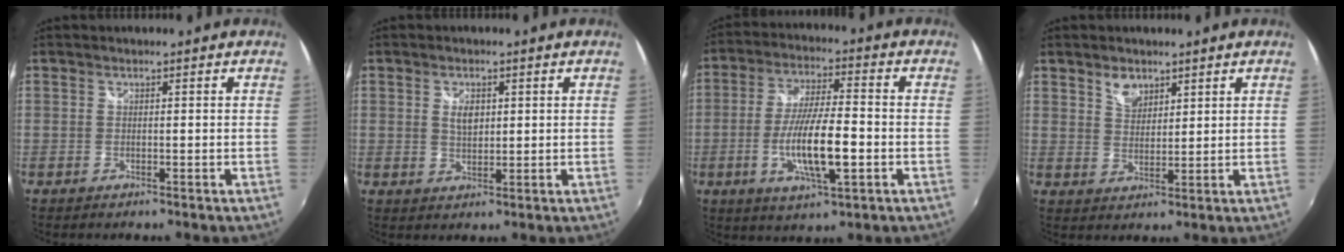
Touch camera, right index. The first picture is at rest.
{"total": 3.4, "force": [0.9, 2.0, 2.5], "torque": [-0.041, 0.002, 0.016]}
{"total": 12.3, "force": [-3.3, 2.6, 11.6], "torque": [-0.222, -0.009, -0.057]}
{"total": 4.1, "force": [2.7, 2.4, 1.8], "torque": [-0.022, 0.004, 0.049]}